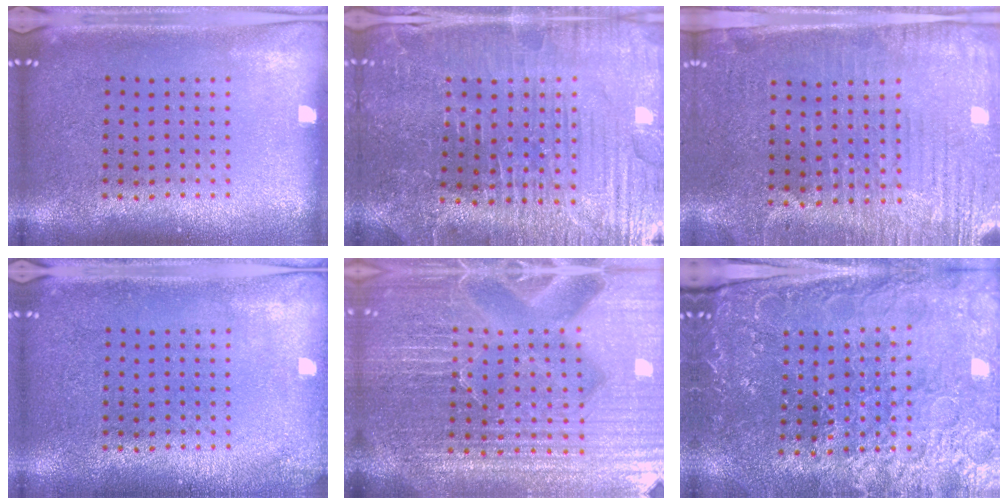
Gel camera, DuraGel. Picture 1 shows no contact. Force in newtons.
{"total": 3.8, "press": 3.8, "slide": 0.4}
{"total": 3.2, "press": 2.9, "slide": 1.4}
{"total": 0.9, "press": 0.9, "slide": 0.1}
{"total": 6.5, "press": 5.8, "slide": 3.0}
{"total": 3.3, "press": 3.3, "slide": 0.4}